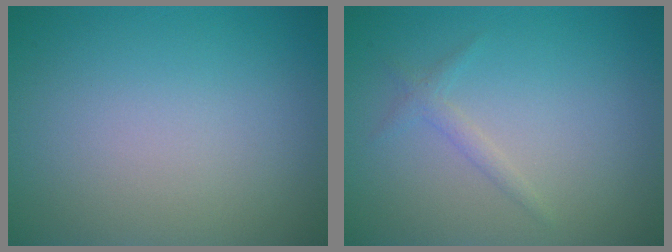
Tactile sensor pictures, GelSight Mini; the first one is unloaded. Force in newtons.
{"total": 1.1, "press": 1.1, "slide": 0.0}